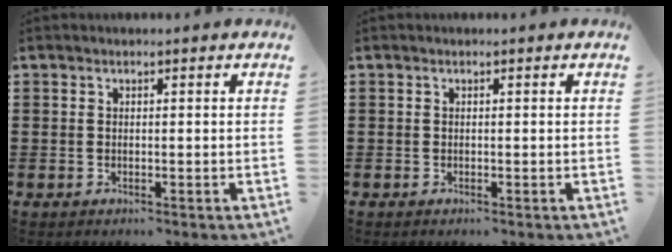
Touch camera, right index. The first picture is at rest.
{"total": 0.0}